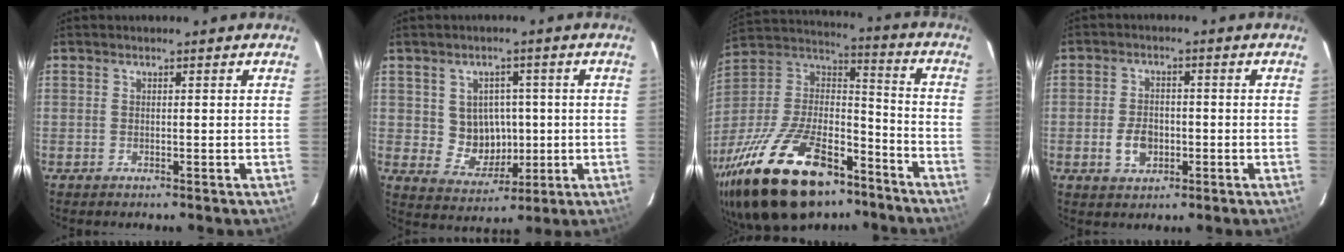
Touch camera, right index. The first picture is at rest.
{"total": 7.3, "force": [0.3, 6.9, 2.5], "torque": [-0.051, 0.009, 0.022]}
{"total": 33.6, "force": [-22.2, 15.2, 20.2], "torque": [-0.408, -0.012, -0.349]}
{"total": 5.1, "force": [-1.5, 3.5, 3.3], "torque": [-0.065, 0.007, -0.020]}